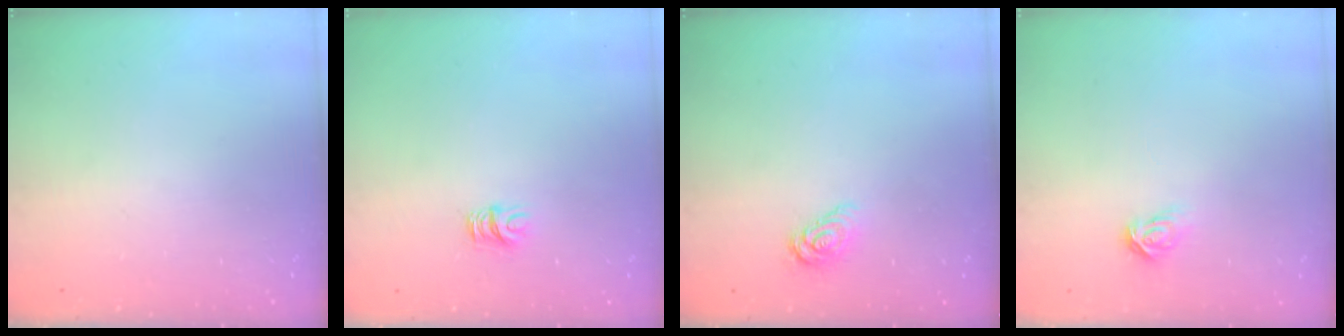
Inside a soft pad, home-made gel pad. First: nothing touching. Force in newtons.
{"total": 4.7, "press": 4.7, "slide": 0.5}
{"total": 5.8, "press": 5.8, "slide": 0.3}
{"total": 3.9, "press": 3.9, "slide": 0.1}